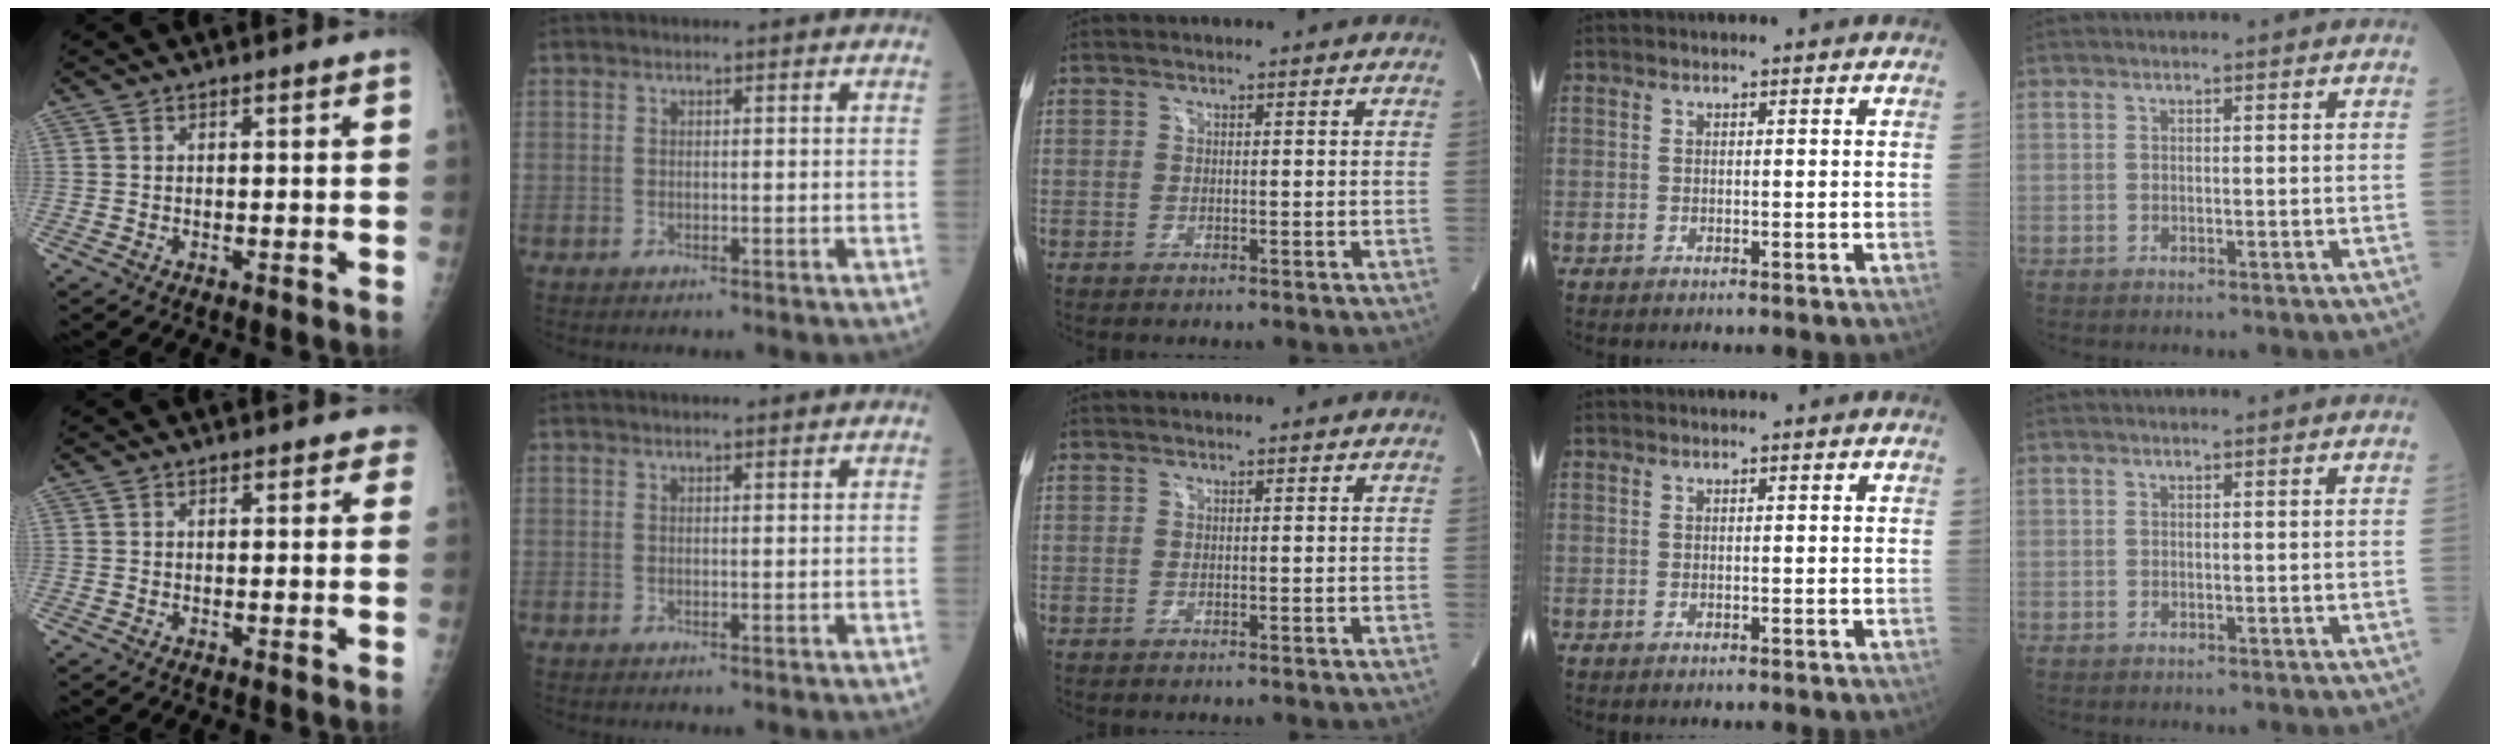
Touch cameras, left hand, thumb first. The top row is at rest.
{"thumb": {"total": 2.1, "force": [1.6, 1.2, 0.6], "torque": [0.022, -0.002, 0.009]}, "index": {"total": 2.1, "force": [1.9, 0.1, 0.8], "torque": [-0.002, 0.016, 0.026]}}